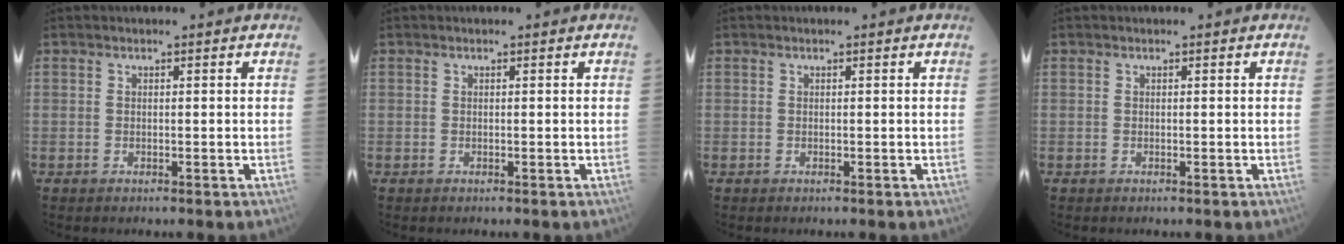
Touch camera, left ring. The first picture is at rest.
{"total": 0.0}
{"total": 0.0}
{"total": 0.0}